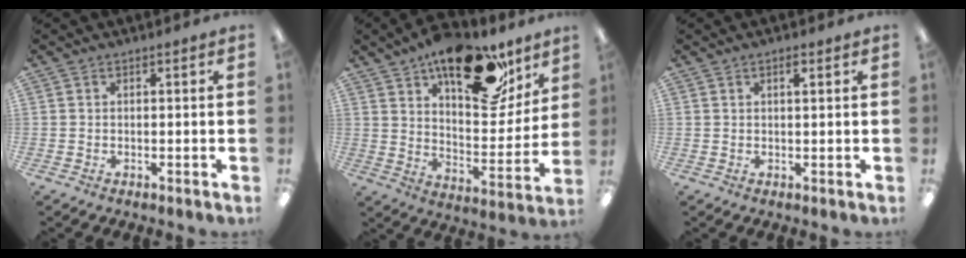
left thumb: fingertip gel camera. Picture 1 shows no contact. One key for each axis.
{"total": 24.9, "fx": 15.4, "fy": 11.5, "fz": 15.7, "tx": -0.211, "ty": -0.088, "tz": 0.253}
{"total": 1.7, "fx": 1.0, "fy": 0.5, "fz": 1.3, "tx": -0.020, "ty": -0.001, "tz": 0.014}